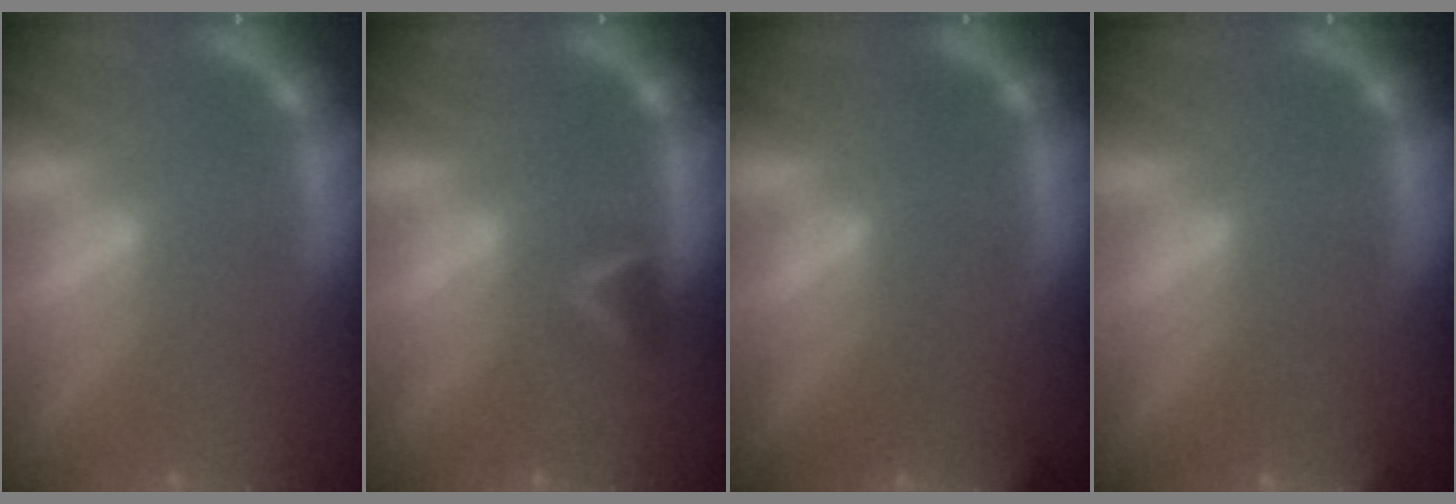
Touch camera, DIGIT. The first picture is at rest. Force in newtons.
{"total": 1.9}
{"total": 7.4}
{"total": 3.9}